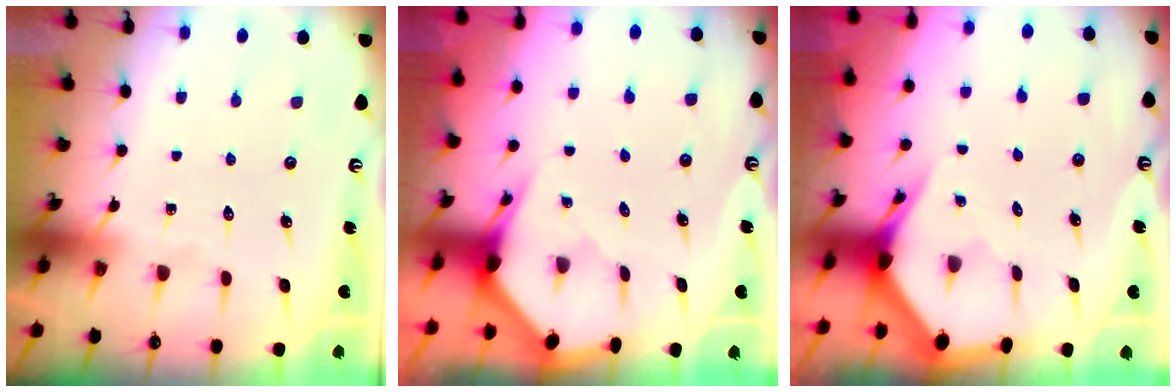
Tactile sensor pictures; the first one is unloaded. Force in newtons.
{"total": 3.0, "press": 3.0, "slide": 0.2}
{"total": 3.0, "press": 2.9, "slide": 0.5}